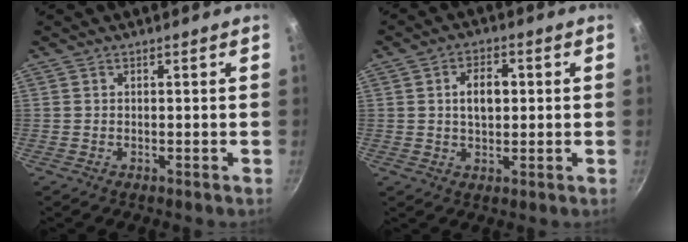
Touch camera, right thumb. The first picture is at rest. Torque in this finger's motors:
{"motor_torque": [-0.13, 0.20, 0.25, 0.10, 0.11]}